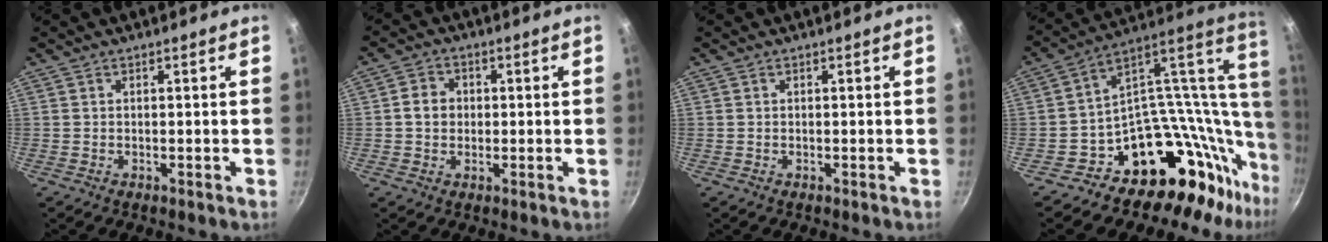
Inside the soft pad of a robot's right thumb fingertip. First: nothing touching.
{"total": 4.5, "force": [0.1, 4.0, 2.2], "torque": [-0.016, 0.009, -0.006]}
{"total": 0.0}
{"total": 21.0, "force": [1.0, 16.7, 12.8], "torque": [-0.113, -0.006, -0.012]}